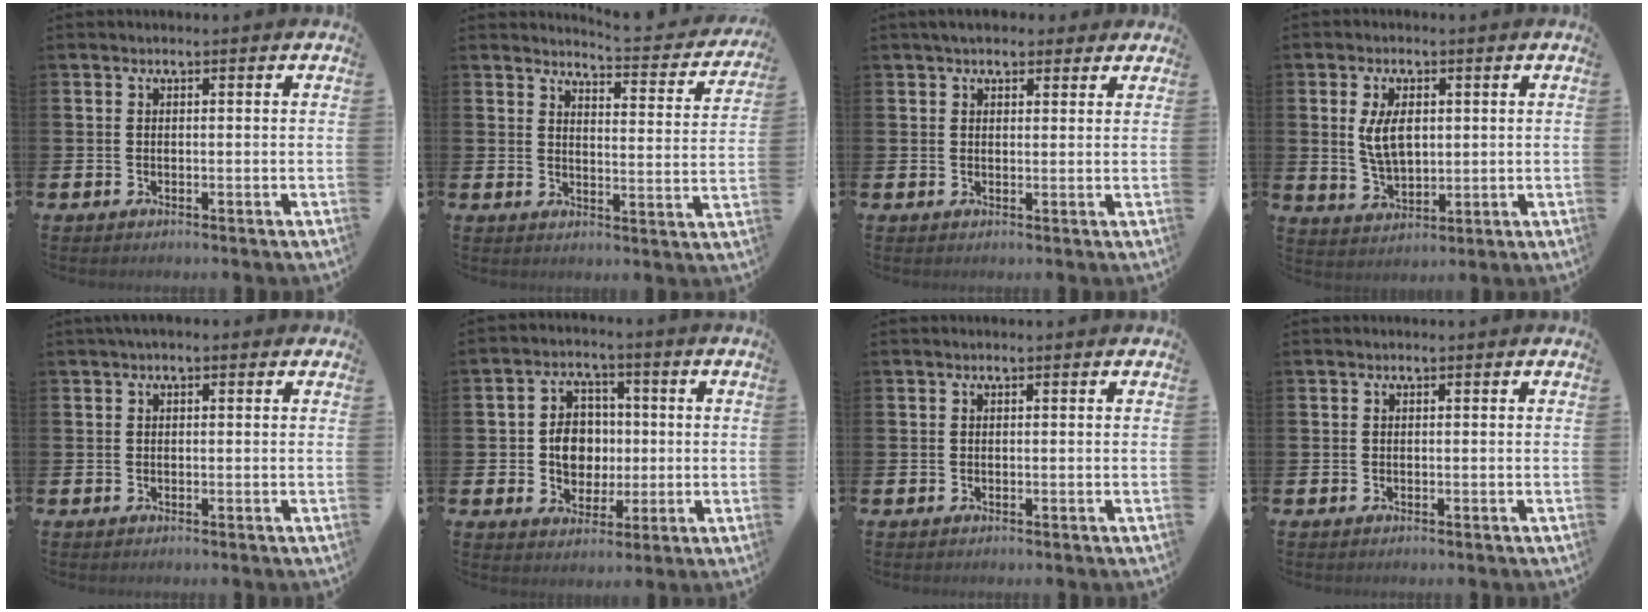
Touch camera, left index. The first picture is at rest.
{"total": 4.4, "force": [4.3, 0.2, 0.7], "torque": [-0.013, -0.038, 0.069]}
{"total": 3.6, "force": [3.1, 1.6, 0.7], "torque": [-0.009, -0.007, 0.055]}
{"total": 5.5, "force": [1.5, 3.0, 4.3], "torque": [-0.082, 0.007, 0.023]}
{"total": 0.8, "force": [0.4, 0.6, 0.5], "torque": [-0.003, 0.005, 0.004]}
{"total": 6.4, "force": [0.1, 5.5, 3.3], "torque": [-0.063, 0.014, -0.004]}
{"total": 0.0}
{"total": 0.0}